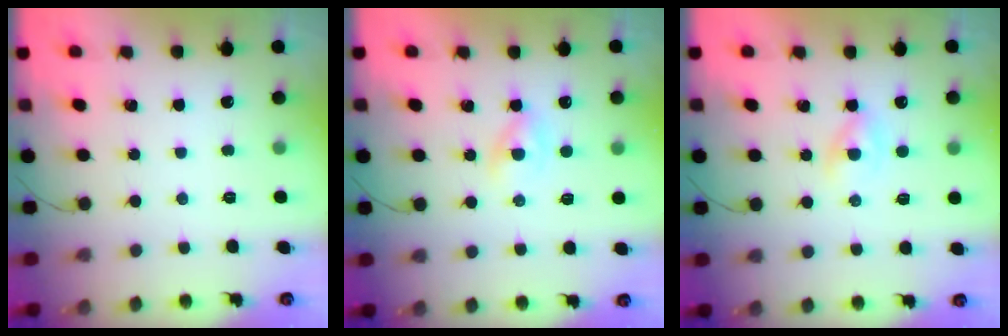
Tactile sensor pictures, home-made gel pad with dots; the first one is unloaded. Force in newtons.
{"total": 2.2, "press": 2.0, "slide": 1.0}
{"total": 2.2, "press": 2.0, "slide": 1.0}